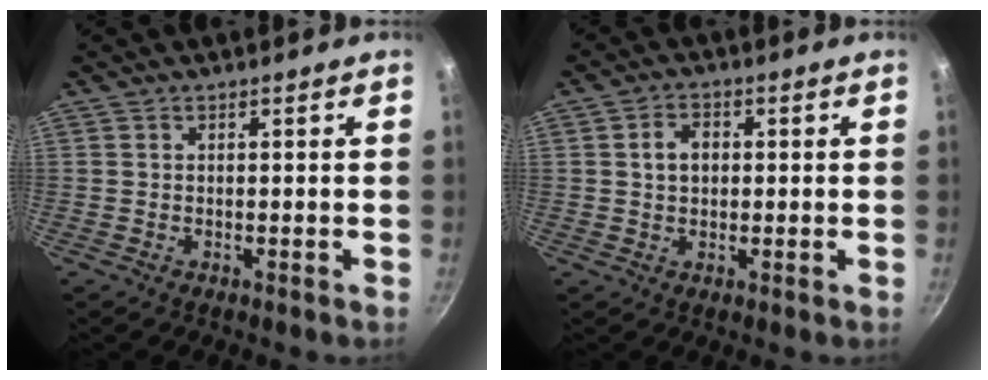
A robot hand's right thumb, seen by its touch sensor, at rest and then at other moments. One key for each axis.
{"total": 4.5, "fx": 0.5, "fy": 3.3, "fz": 2.9, "tx": -0.034, "ty": 0.008, "tz": 0.006}